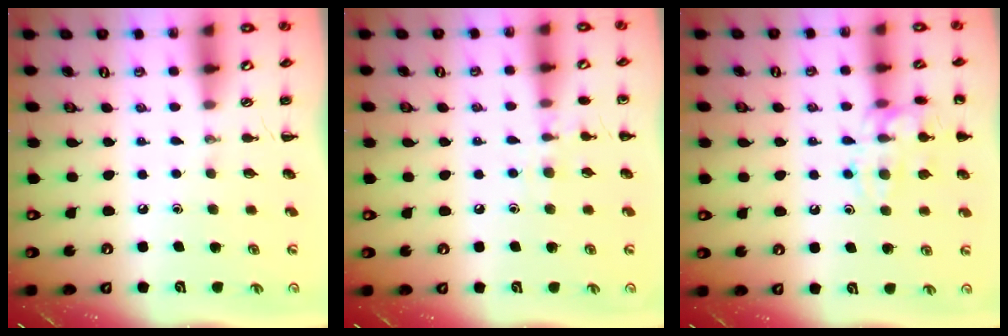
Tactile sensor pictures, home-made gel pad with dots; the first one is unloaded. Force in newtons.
{"total": 7.5, "press": 7.3, "slide": 1.7}
{"total": 14.6, "press": 14.6, "slide": 1.2}